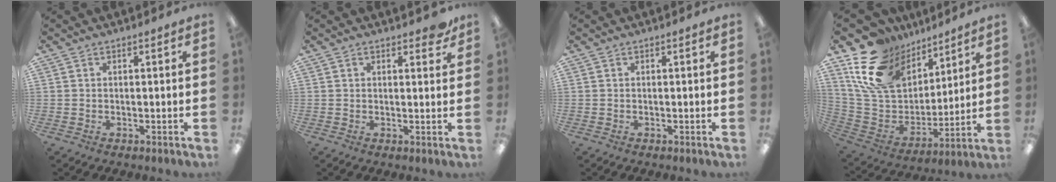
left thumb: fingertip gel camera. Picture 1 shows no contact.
{"total": 2.6, "force": [1.9, 1.1, 1.3], "torque": [-0.014, -0.004, 0.030]}
{"total": 0.0}
{"total": 18.4, "force": [11.3, 12.0, 8.1], "torque": [-0.172, -0.053, 0.218]}